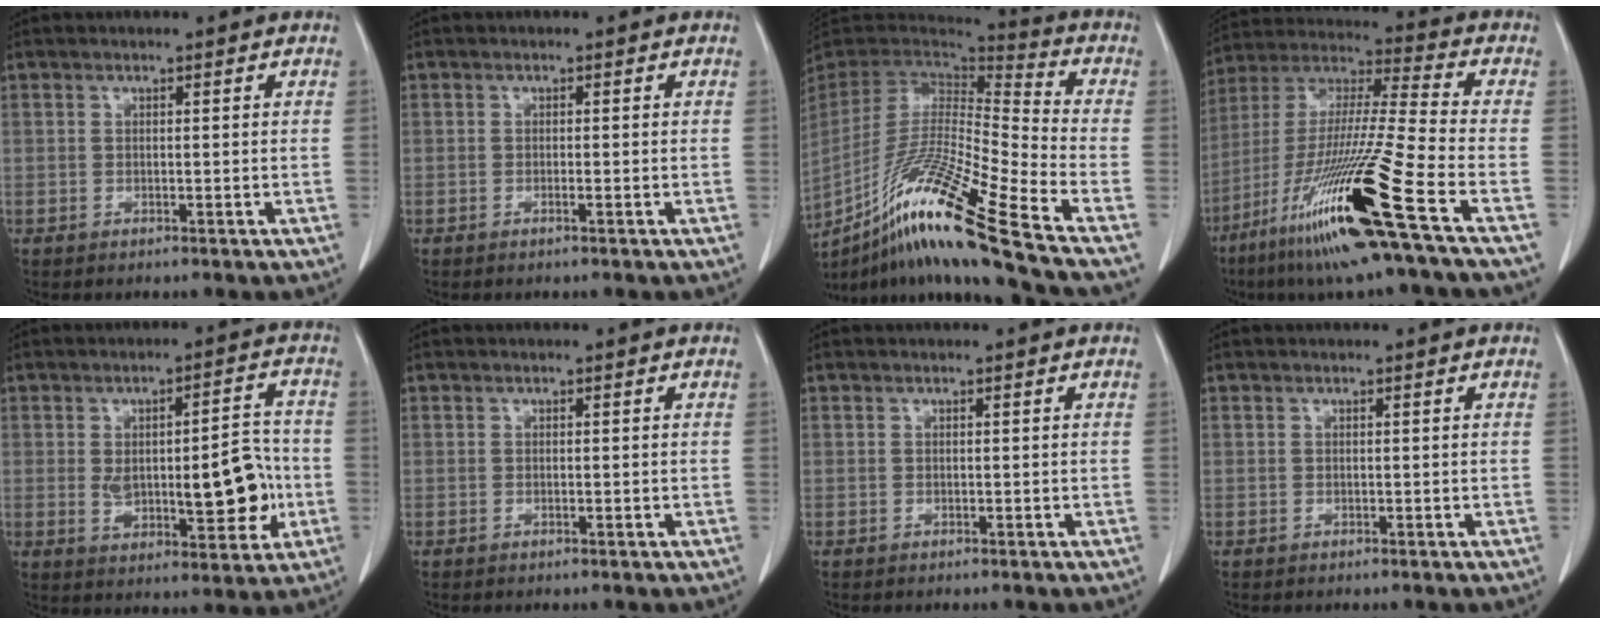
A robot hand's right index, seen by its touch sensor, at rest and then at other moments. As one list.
[{"total": 0.6, "force": [-0.4, -0.1, 0.5], "torque": [-0.009, 0.001, -0.006]}, {"total": 22.7, "force": [-14.2, -0.9, 17.8], "torque": [-0.339, -0.045, -0.269]}, {"total": 22.1, "force": [-11.2, -0.9, 19.1], "torque": [-0.383, -0.051, -0.214]}, {"total": 13.2, "force": [-1.2, 5.0, 12.2], "torque": [-0.176, 0.013, -0.002]}, {"total": 0.0}, {"total": 0.0}, {"total": 0.0}]